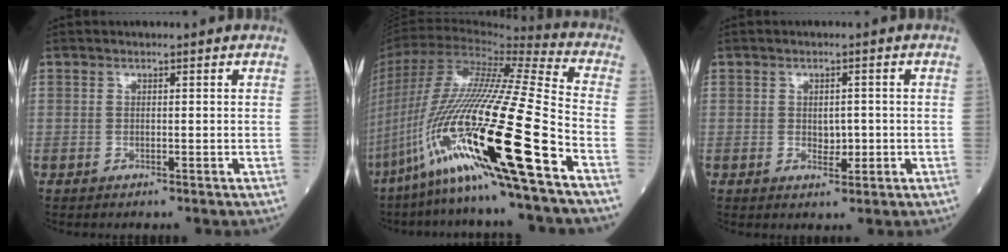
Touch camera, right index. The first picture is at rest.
{"total": 29.1, "force": [-13.2, 0.8, 26.0], "torque": [-0.522, -0.065, -0.245]}
{"total": 2.5, "force": [-0.3, 1.5, 1.9], "torque": [-0.025, 0.000, -0.001]}